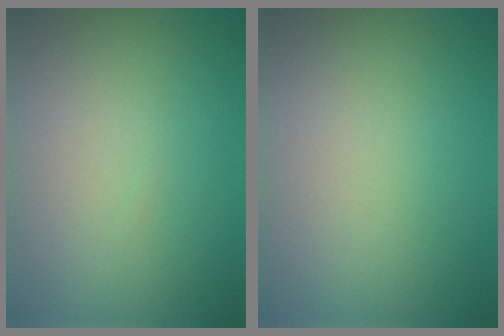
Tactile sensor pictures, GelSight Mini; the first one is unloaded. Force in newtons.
{"total": 0.0}